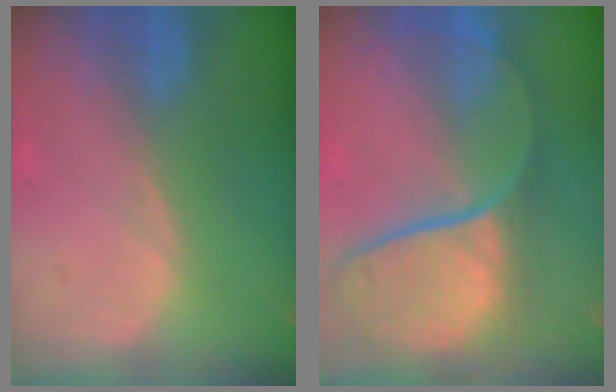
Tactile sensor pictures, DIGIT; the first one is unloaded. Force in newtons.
{"total": 12.1, "press": 9.8, "slide": 7.0}